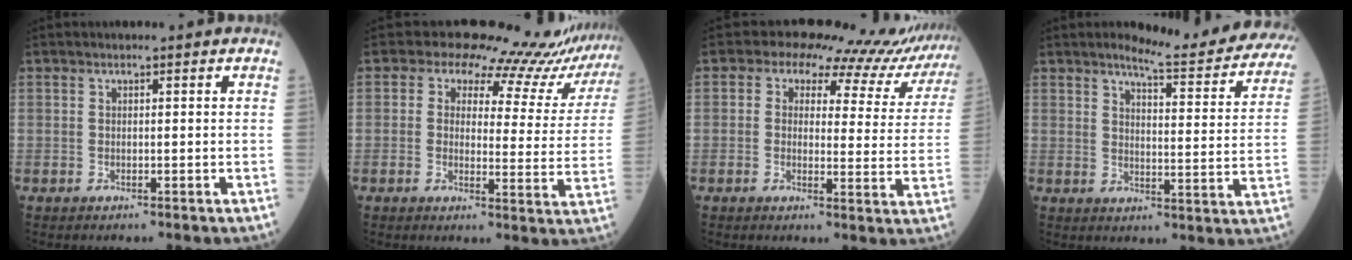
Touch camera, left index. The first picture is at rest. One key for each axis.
{"total": 12.7, "fx": 12.3, "fy": 2.7, "fz": 1.6, "tx": 0.007, "ty": -0.067, "tz": 0.111}
{"total": 10.3, "fx": 9.4, "fy": 3.5, "fz": 2.4, "tx": -0.010, "ty": -0.009, "tz": 0.079}
{"total": 16.1, "fx": 14.9, "fy": 1.7, "fz": 6.0, "tx": -0.064, "ty": -0.069, "tz": 0.163}